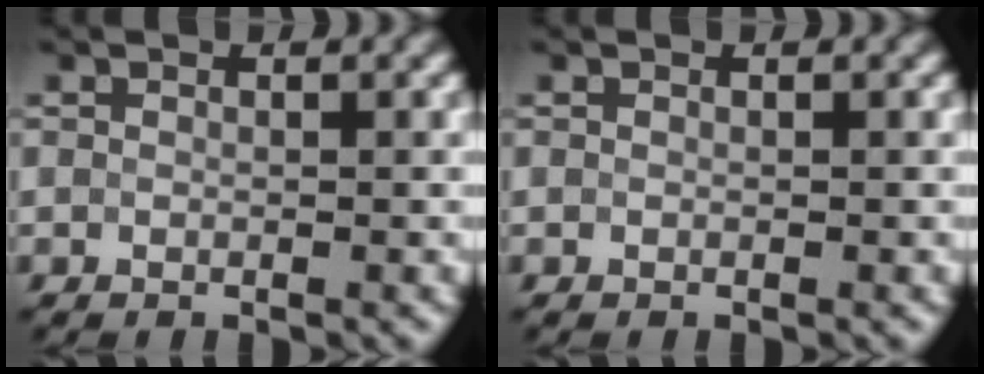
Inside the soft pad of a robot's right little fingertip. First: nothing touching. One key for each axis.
{"total": 0.0}